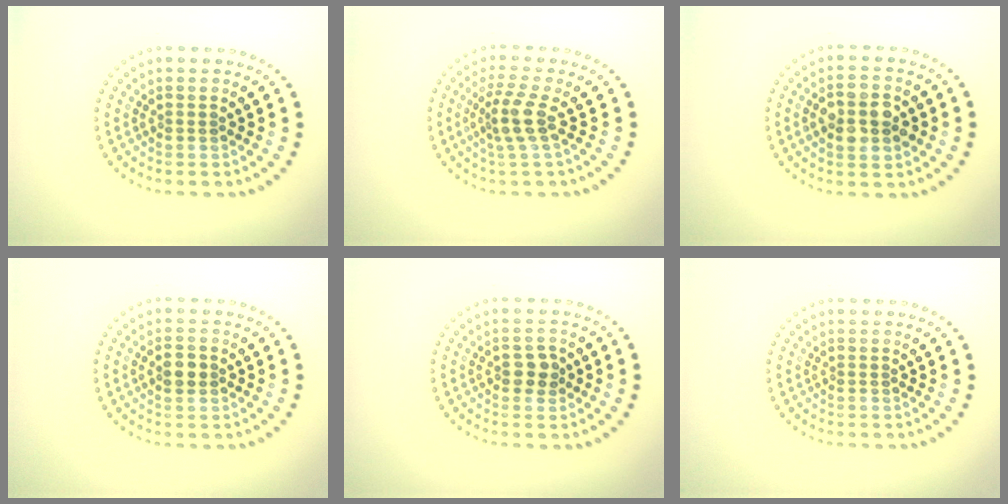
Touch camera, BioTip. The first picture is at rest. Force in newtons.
{"total": 2.8, "press": 2.1, "slide": 1.8}
{"total": 4.2, "press": 4.2, "slide": 0.1}
{"total": 1.9, "press": 1.9, "slide": 0.1}
{"total": 1.9, "press": 1.8, "slide": 0.3}
{"total": 0.0}